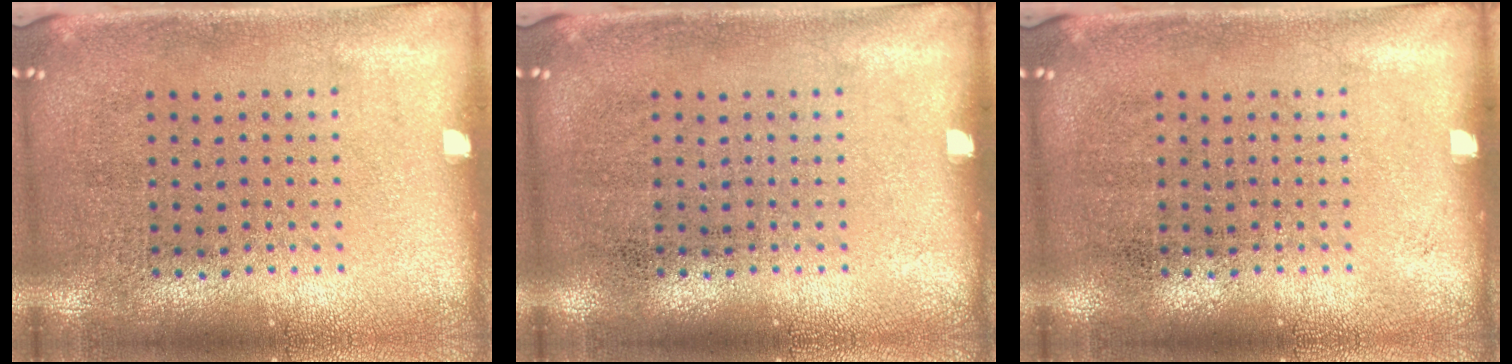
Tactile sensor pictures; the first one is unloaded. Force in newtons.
{"total": 0.0}
{"total": 0.0}